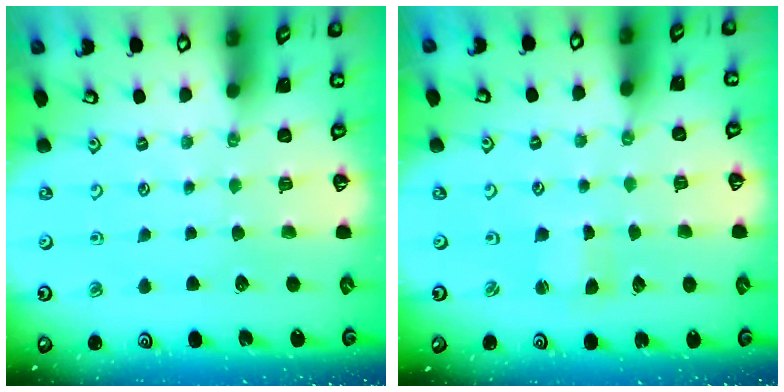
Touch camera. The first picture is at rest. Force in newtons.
{"total": 0.9, "press": 0.9, "slide": 0.2}